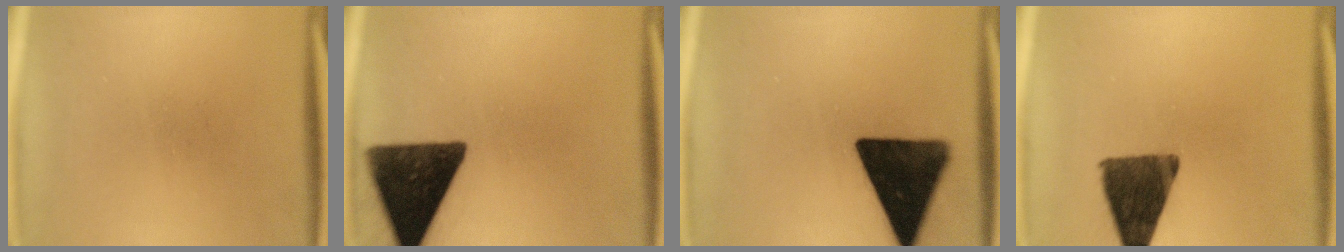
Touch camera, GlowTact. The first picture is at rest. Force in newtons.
{"total": 15.5}
{"total": 16.8}
{"total": 12.3}